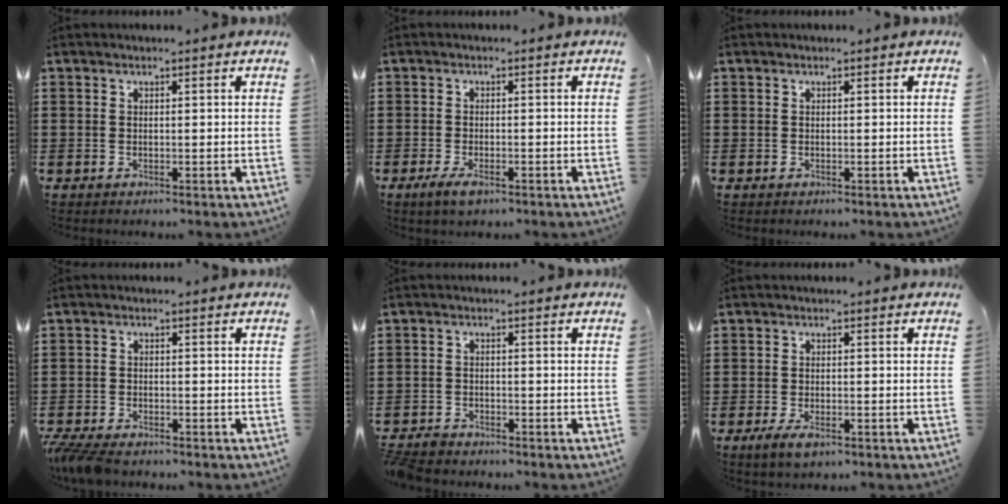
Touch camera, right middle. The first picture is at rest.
{"total": 2.4, "force": [-1.3, 0.8, 1.9], "torque": [-0.046, -0.004, -0.027]}
{"total": 0.0}
{"total": 3.4, "force": [-3.2, 0.7, 1.0], "torque": [-0.040, -0.006, -0.071]}
{"total": 2.4, "force": [-2.3, 0.5, 0.1], "torque": [-0.015, 0.000, -0.053]}
{"total": 2.8, "force": [-1.6, 1.0, 2.1], "torque": [-0.048, -0.002, -0.032]}